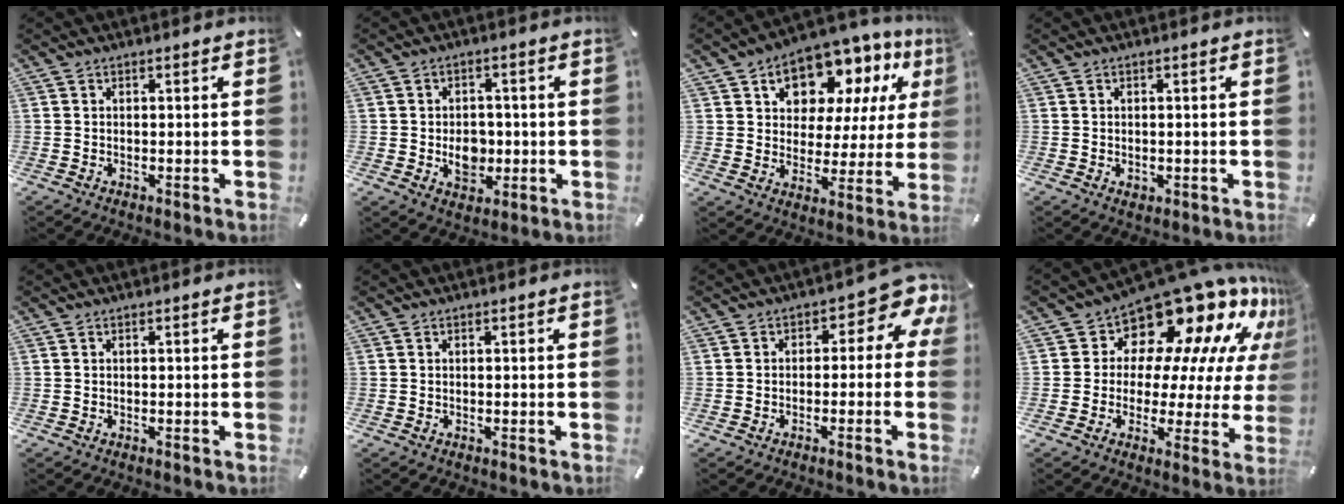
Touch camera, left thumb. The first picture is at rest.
{"total": 6.4, "force": [-0.9, 5.1, 3.7], "torque": [-0.043, -0.008, -0.016]}
{"total": 11.7, "force": [8.0, 7.5, 4.1], "torque": [-0.067, -0.069, 0.142]}
{"total": 1.2, "force": [-0.2, 1.0, 0.6], "torque": [-0.014, 0.001, -0.004]}
{"total": 0.0}
{"total": 0.0}
{"total": 6.8, "force": [1.7, 4.0, 5.2], "torque": [-0.061, -0.015, 0.023]}
{"total": 15.9, "force": [12.3, 7.7, 6.4], "torque": [-0.092, -0.127, 0.203]}